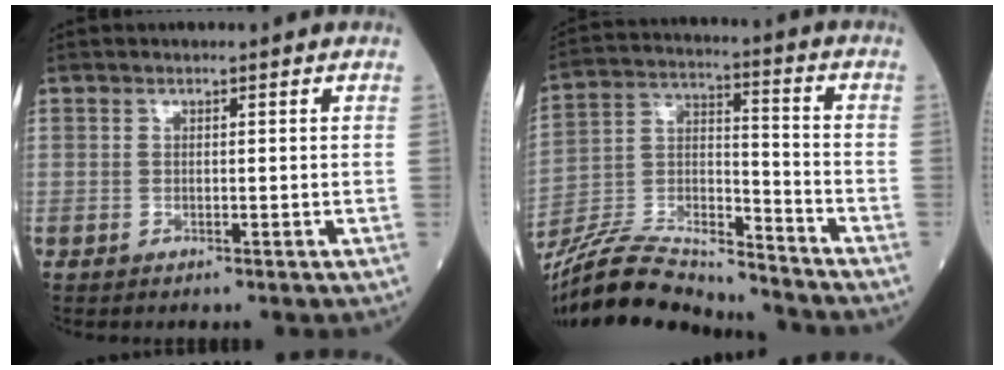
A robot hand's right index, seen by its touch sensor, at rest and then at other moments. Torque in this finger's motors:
{"motor_torque": [0.17, -1.36, 0.17, 0.03]}